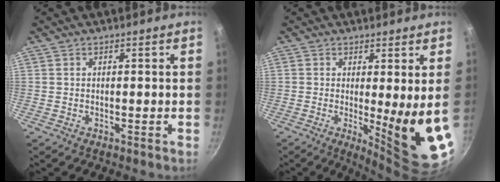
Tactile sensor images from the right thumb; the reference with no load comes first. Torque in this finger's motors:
{"motor_torque": [2.22, 2.15, 0.20, -0.02, 0.33]}